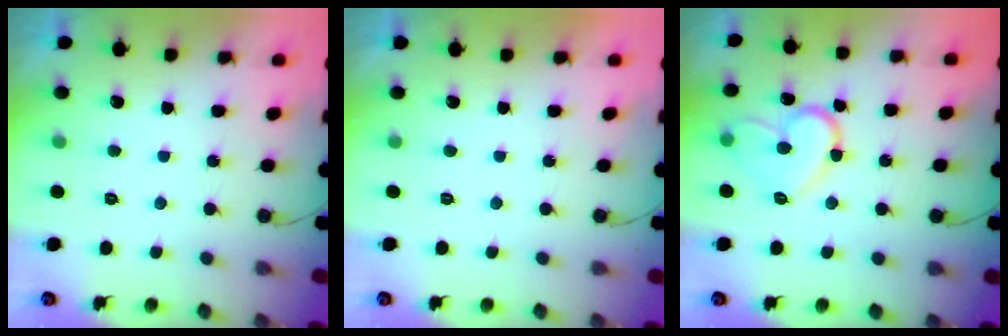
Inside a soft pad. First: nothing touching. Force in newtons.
{"total": 1.8, "press": 1.7, "slide": 0.0}
{"total": 13.6, "press": 13.6, "slide": 1.1}